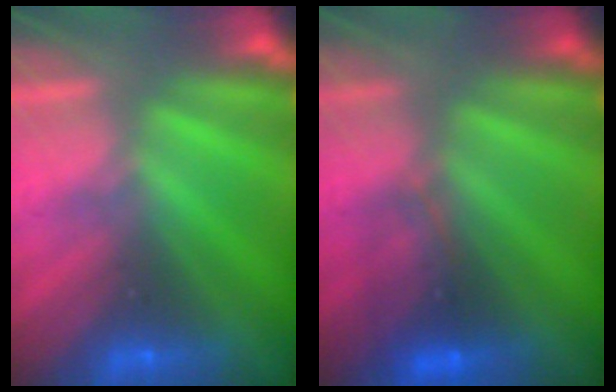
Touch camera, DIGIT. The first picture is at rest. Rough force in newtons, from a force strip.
{"total": 4.4}